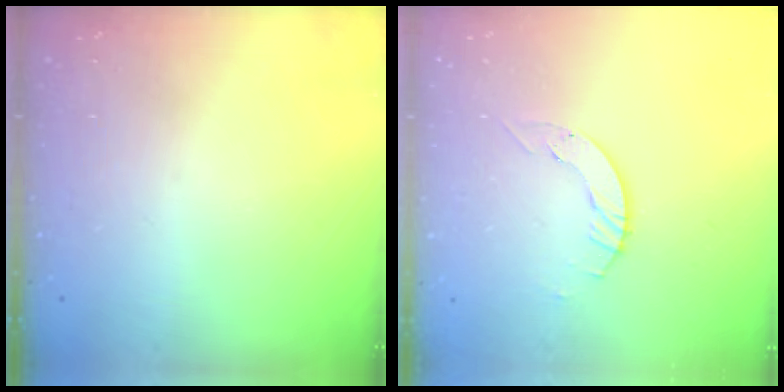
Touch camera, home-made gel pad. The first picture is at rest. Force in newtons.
{"total": 3.9, "press": 3.9, "slide": 0.4}